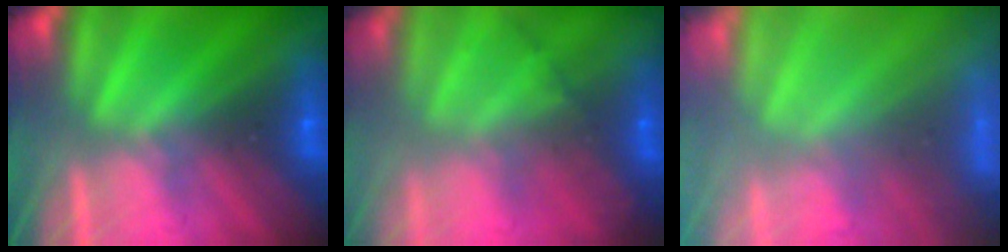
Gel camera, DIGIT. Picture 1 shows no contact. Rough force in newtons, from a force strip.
{"total": 7.4}
{"total": 7.3}